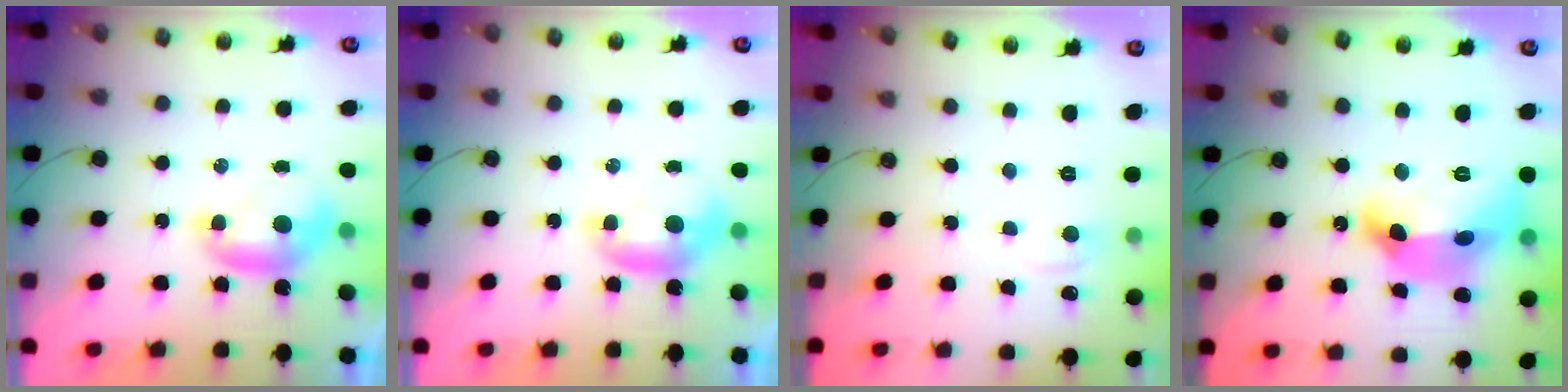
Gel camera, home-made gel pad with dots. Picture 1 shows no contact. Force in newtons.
{"total": 0.0}
{"total": 0.9, "press": 0.7, "slide": 0.6}
{"total": 15.6, "press": 15.5, "slide": 1.3}